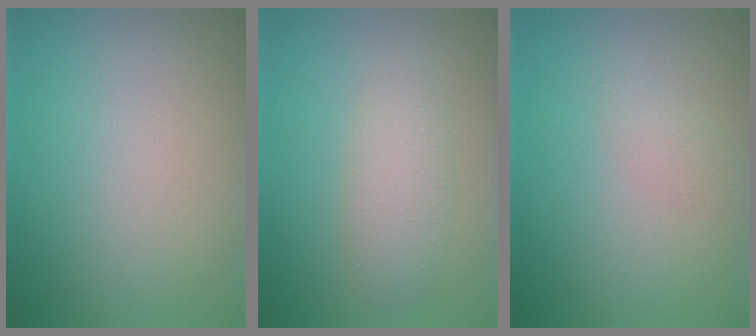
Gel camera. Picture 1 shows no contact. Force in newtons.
{"total": 2.9, "press": 2.9, "slide": 0.0}
{"total": 1.1, "press": 1.1, "slide": 0.1}